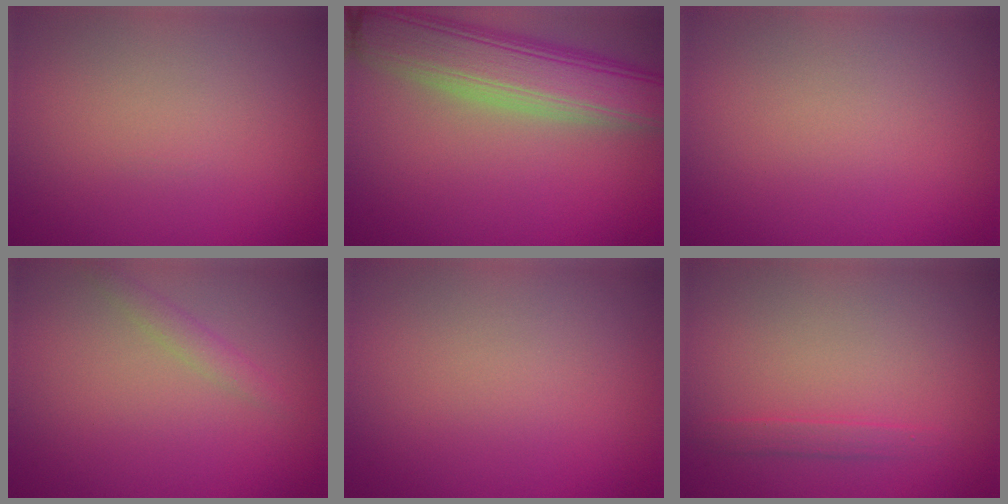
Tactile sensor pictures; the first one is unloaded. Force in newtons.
{"total": 8.7, "press": 8.7, "slide": 0.6}
{"total": 0.0}
{"total": 1.3, "press": 1.3, "slide": 0.1}
{"total": 0.0}
{"total": 1.1, "press": 1.1, "slide": 0.0}